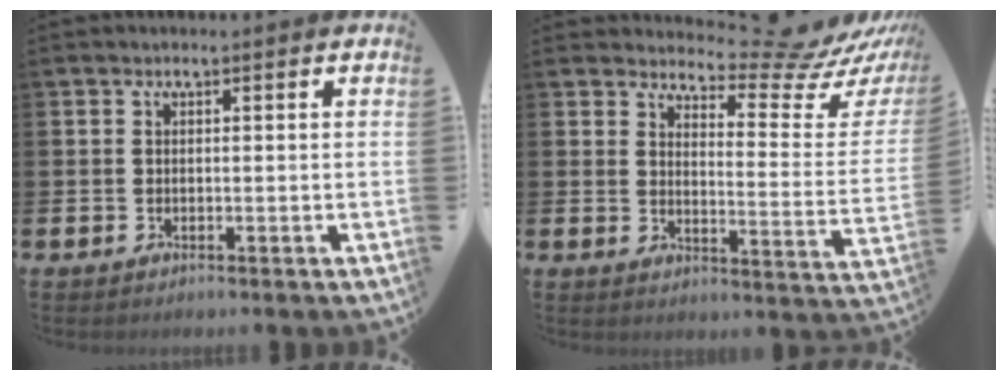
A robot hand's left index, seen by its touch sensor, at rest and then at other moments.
{"total": 7.7, "force": [7.0, 1.5, 2.7], "torque": [-0.047, -0.061, 0.116]}